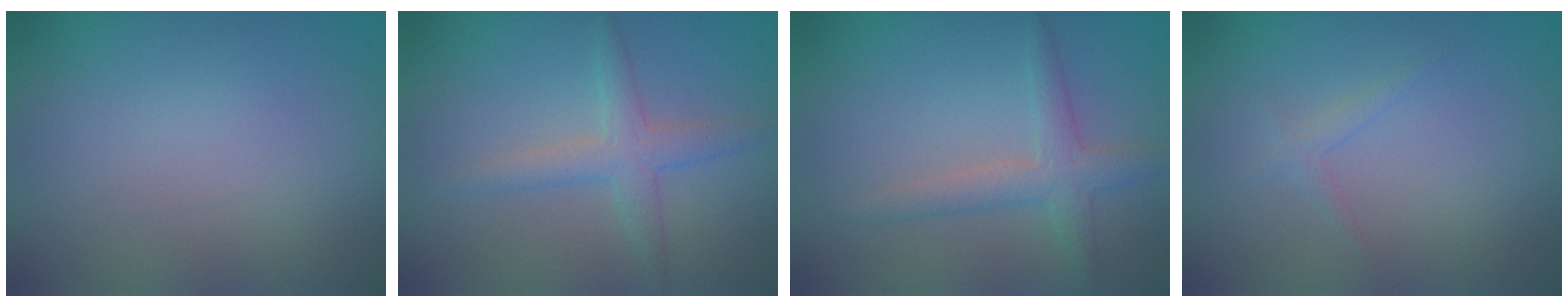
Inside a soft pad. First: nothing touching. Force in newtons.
{"total": 2.5, "press": 2.5, "slide": 0.1}
{"total": 2.5, "press": 2.5, "slide": 0.1}
{"total": 0.8, "press": 0.8, "slide": 0.0}